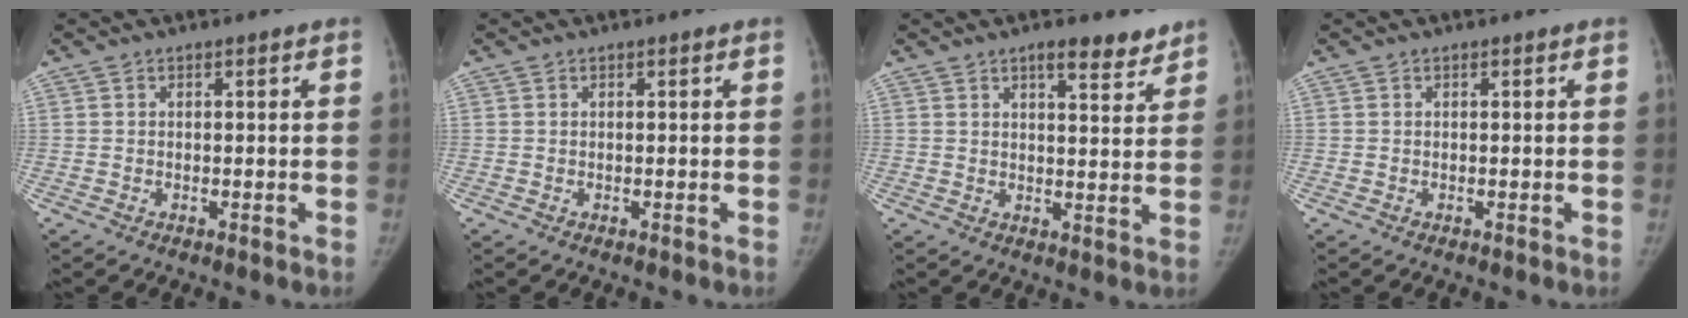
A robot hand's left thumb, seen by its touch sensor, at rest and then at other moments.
{"total": 0.0}
{"total": 6.1, "force": [4.6, 2.0, 3.5], "torque": [-0.028, -0.029, 0.063]}
{"total": 0.0}